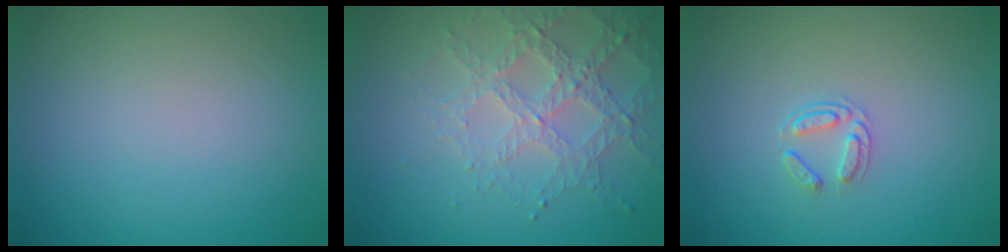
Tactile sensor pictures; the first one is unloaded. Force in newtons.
{"total": 3.4, "press": 3.4, "slide": 0.6}
{"total": 1.6, "press": 1.0, "slide": 1.2}